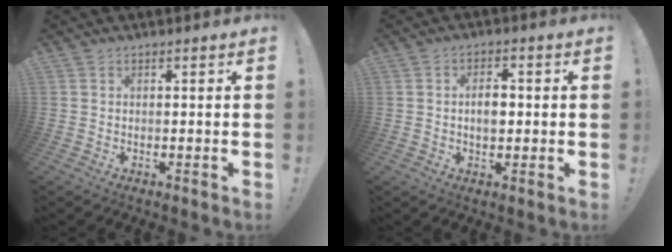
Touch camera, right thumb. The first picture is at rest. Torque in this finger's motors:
{"motor_torque": [-0.05, 0.19, -0.03, 0.39, 0.06]}